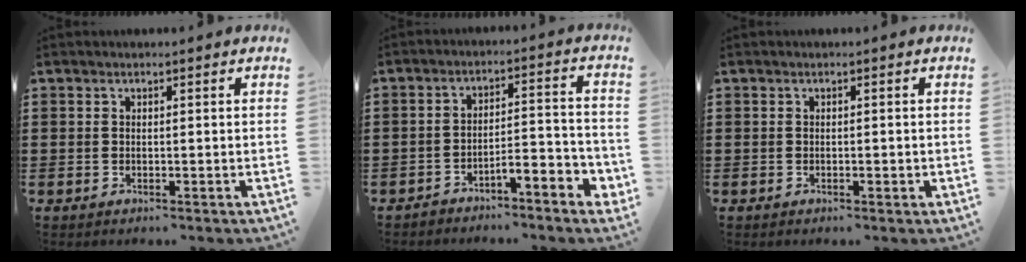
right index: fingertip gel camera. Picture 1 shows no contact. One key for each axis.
{"total": 3.9, "fx": -3.7, "fy": 0.3, "fz": 1.4, "tx": -0.029, "ty": -0.006, "tz": -0.077}
{"total": 0.6, "fx": -0.2, "fy": 0.2, "fz": 0.5, "tx": -0.011, "ty": -0.002, "tz": -0.003}